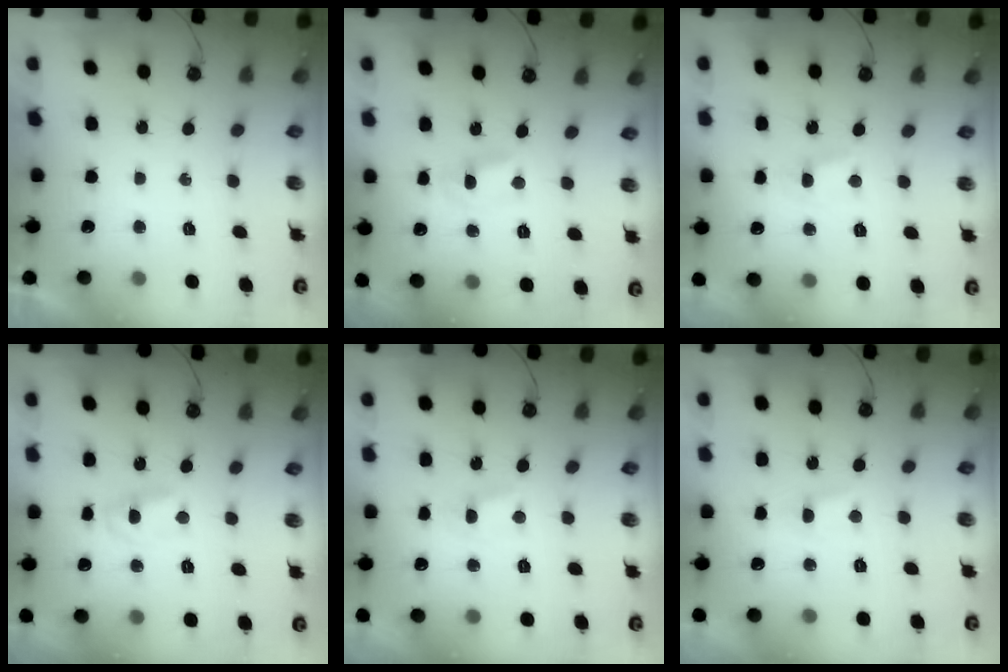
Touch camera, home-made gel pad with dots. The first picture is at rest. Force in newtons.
{"total": 1.4, "press": 1.4, "slide": 0.2}
{"total": 3.9, "press": 3.8, "slide": 0.3}
{"total": 2.3, "press": 2.3, "slide": 0.2}
{"total": 3.9, "press": 3.8, "slide": 0.3}
{"total": 2.8, "press": 2.8, "slide": 0.2}